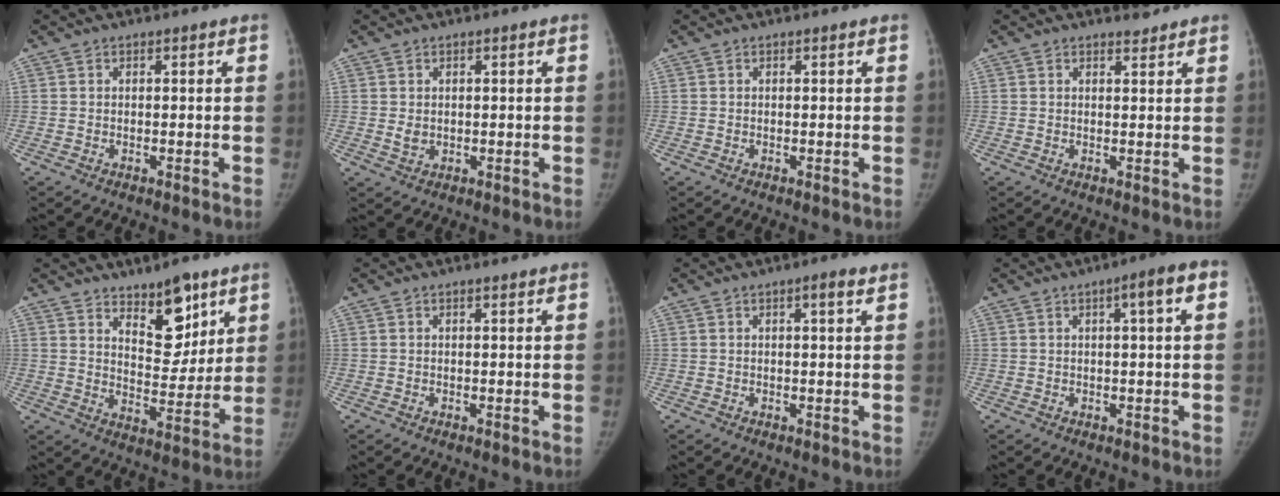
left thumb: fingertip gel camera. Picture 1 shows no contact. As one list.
[{"total": 2.0, "force": [0.1, 1.6, 1.2], "torque": [-0.015, -0.002, 0.008]}, {"total": 0.0}, {"total": 1.5, "force": [1.5, 0.4, 0.2], "torque": [0.002, -0.014, 0.021]}, {"total": 11.1, "force": [7.1, 5.3, 6.6], "torque": [-0.060, -0.054, 0.118]}, {"total": 0.7, "force": [0.6, 0.0, 0.5], "torque": [-0.009, -0.001, 0.010]}, {"total": 2.1, "force": [1.1, 0.2, 1.8], "torque": [-0.031, -0.004, 0.016]}, {"total": 5.0, "force": [1.5, 0.5, 4.8], "torque": [-0.070, 0.011, 0.018]}]